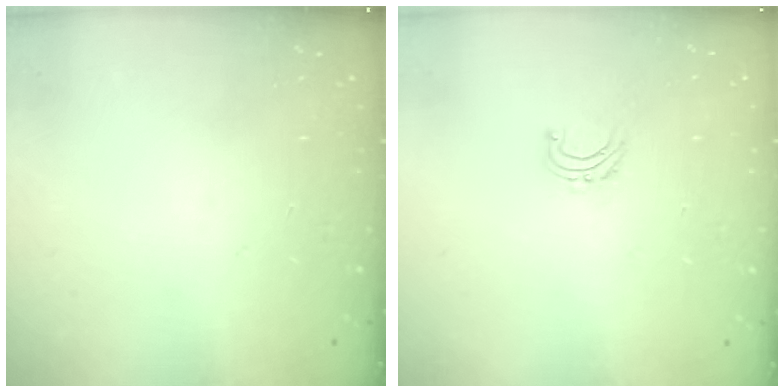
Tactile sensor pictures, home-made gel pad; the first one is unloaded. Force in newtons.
{"total": 4.7, "press": 4.7, "slide": 0.4}